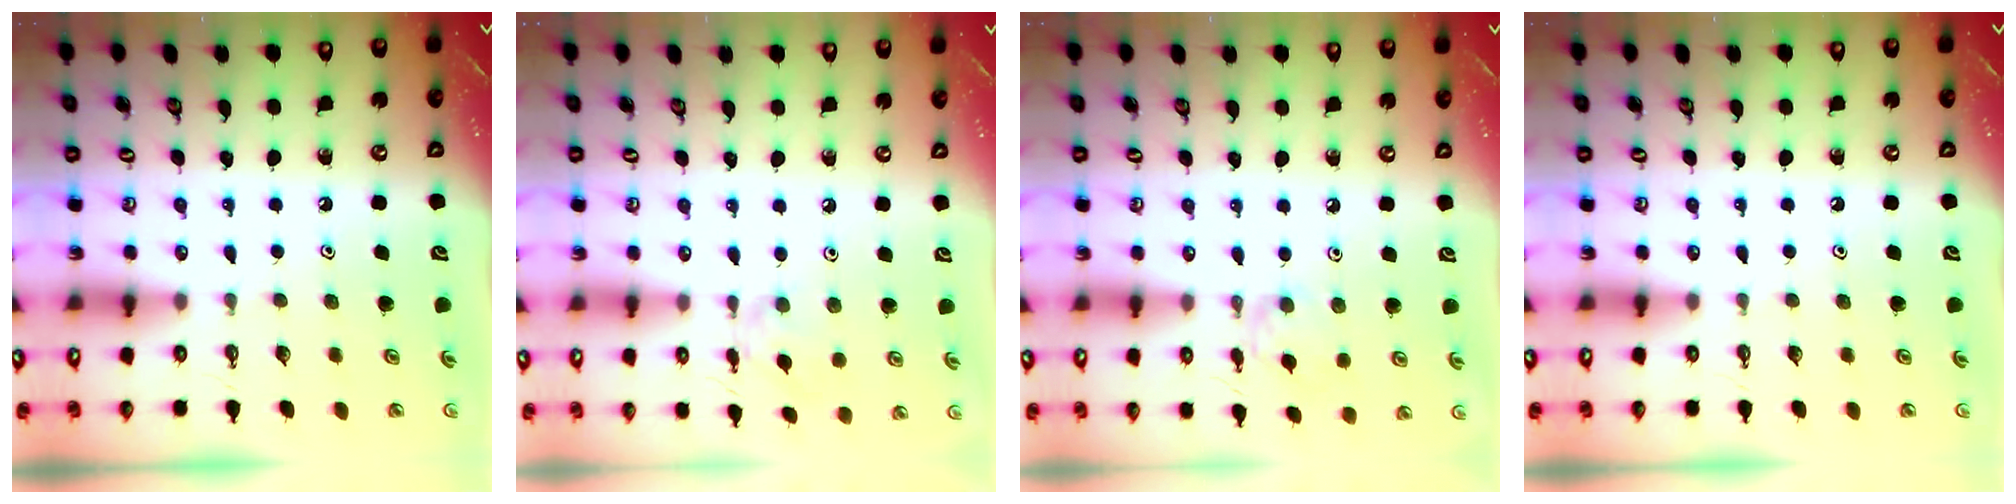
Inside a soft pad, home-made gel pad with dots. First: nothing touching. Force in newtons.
{"total": 1.4, "press": 1.3, "slide": 0.2}
{"total": 4.8, "press": 4.8, "slide": 0.7}
{"total": 0.0}